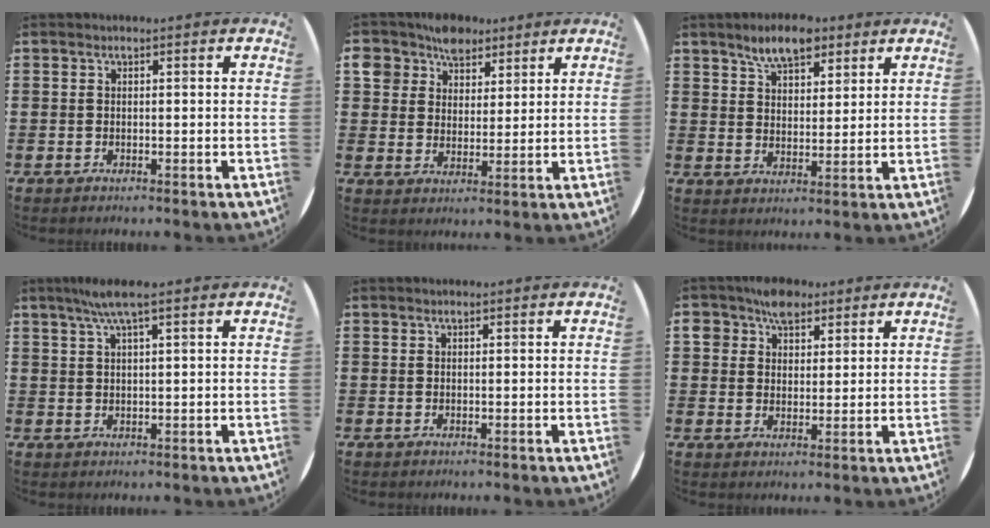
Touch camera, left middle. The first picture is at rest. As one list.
[{"total": 6.0, "force": [4.4, 3.9, 0.8], "torque": [-0.034, 0.001, 0.081]}, {"total": 6.5, "force": [5.0, 2.9, 3.1], "torque": [-0.058, -0.007, 0.088]}, {"total": 4.1, "force": [2.6, 0.3, 3.1], "torque": [-0.064, 0.005, 0.044]}, {"total": 0.0}, {"total": 5.0, "force": [3.7, 3.3, 1.1], "torque": [-0.020, 0.001, 0.066]}]